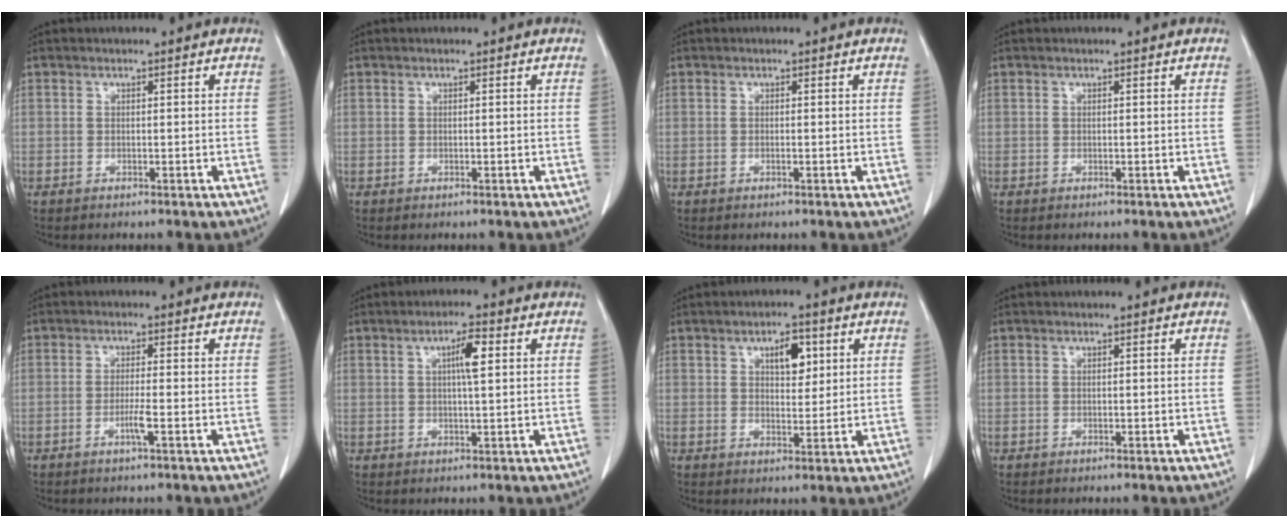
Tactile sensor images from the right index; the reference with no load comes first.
{"total": 0.0}
{"total": 0.0}
{"total": 0.0}
{"total": 2.3, "force": [-1.0, -0.3, 2.0], "torque": [-0.041, -0.003, -0.023]}
{"total": 4.0, "force": [1.2, 0.4, 3.8], "torque": [-0.065, 0.004, 0.018]}
{"total": 4.7, "force": [2.0, 2.2, 3.7], "torque": [-0.057, 0.003, 0.031]}
{"total": 0.0}